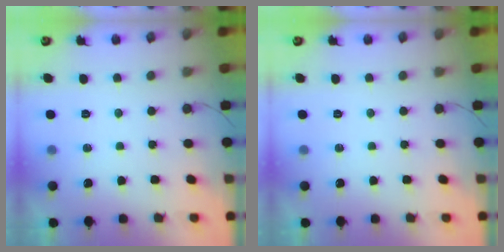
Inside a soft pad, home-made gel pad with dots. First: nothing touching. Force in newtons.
{"total": 0.0}